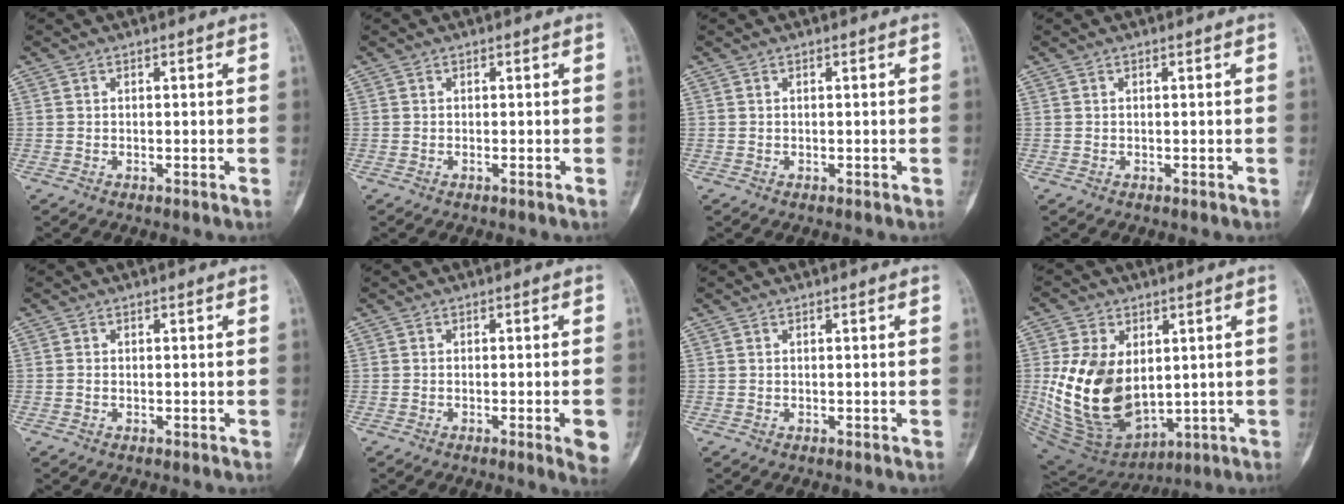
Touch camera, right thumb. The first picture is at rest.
{"total": 0.0}
{"total": 0.0}
{"total": 0.0}
{"total": 0.7, "force": [-0.2, 0.5, 0.4], "torque": [-0.005, 0.001, -0.006]}
{"total": 4.7, "force": [-1.8, 0.6, 4.3], "torque": [-0.049, -0.001, -0.025]}
{"total": 0.0}
{"total": 19.8, "force": [0.9, 13.0, 14.8], "torque": [-0.251, -0.017, 0.047]}